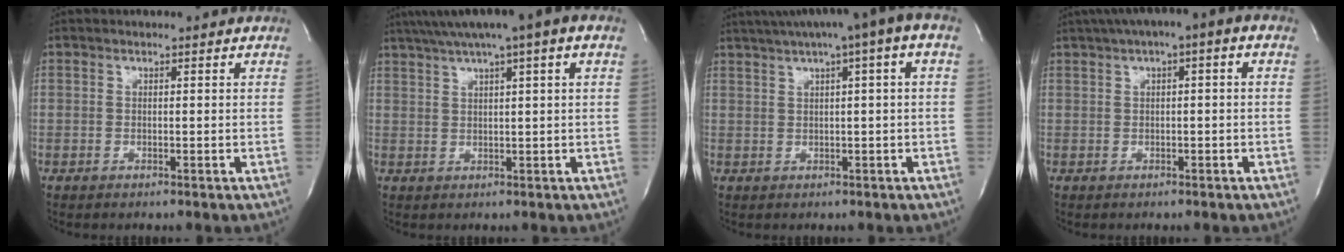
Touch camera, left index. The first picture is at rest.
{"total": 11.4, "force": [7.0, 0.4, 9.0], "torque": [-0.151, 0.044, 0.102]}
{"total": 10.8, "force": [5.6, 0.4, 9.2], "torque": [-0.146, 0.041, 0.076]}
{"total": 6.9, "force": [2.8, 1.3, 6.2], "torque": [-0.103, 0.038, 0.037]}